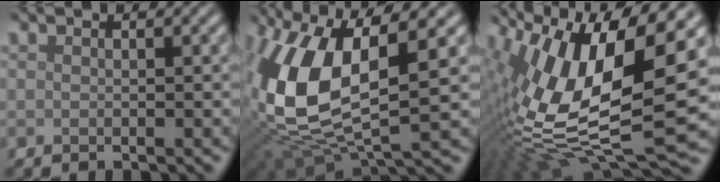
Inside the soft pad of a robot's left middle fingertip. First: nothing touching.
{"total": 11.9, "force": [1.9, 5.7, 10.3], "torque": [-0.221, -0.008, 0.041]}
{"total": 16.9, "force": [2.5, 7.1, 15.2], "torque": [-0.317, -0.009, 0.051]}